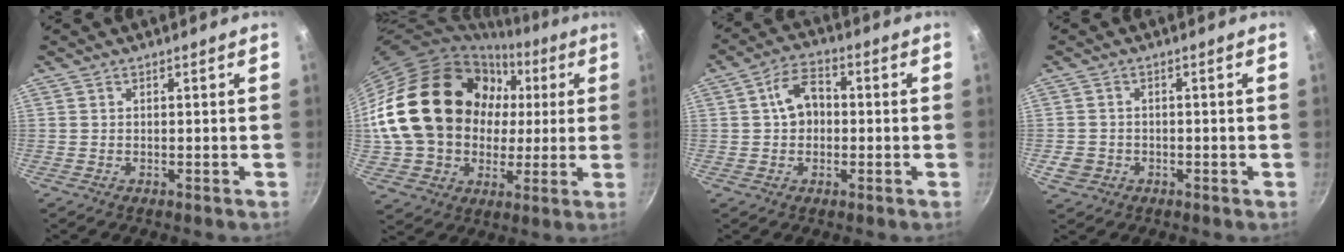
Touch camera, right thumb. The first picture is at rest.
{"total": 25.1, "force": [3.0, 20.4, 14.4], "torque": [-0.240, 0.039, 0.073]}
{"total": 6.9, "force": [0.4, 5.0, 4.8], "torque": [-0.061, 0.020, -0.002]}
{"total": 3.6, "force": [-1.1, 3.1, 1.5], "torque": [-0.022, 0.010, -0.013]}